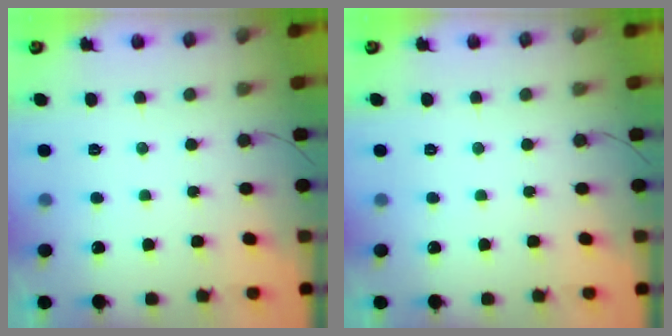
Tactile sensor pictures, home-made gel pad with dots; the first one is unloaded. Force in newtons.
{"total": 0.0}